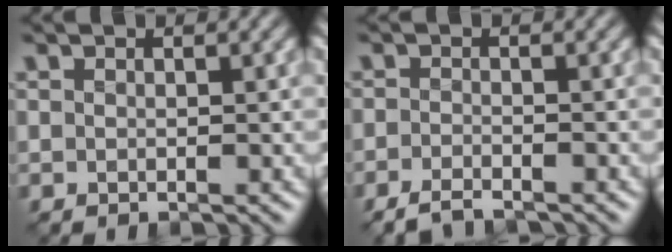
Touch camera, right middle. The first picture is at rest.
{"total": 2.2, "force": [-2.0, 0.4, 0.9], "torque": [-0.019, -0.004, -0.043]}